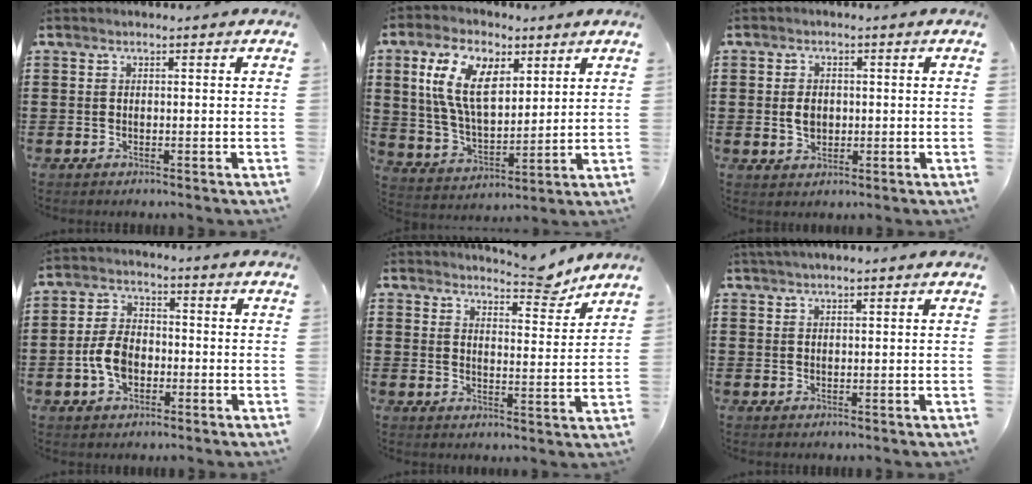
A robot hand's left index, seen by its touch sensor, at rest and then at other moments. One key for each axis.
{"total": 11.1, "fx": 5.2, "fy": 5.8, "fz": 7.9, "tx": -0.176, "ty": 0.009, "tz": 0.096}
{"total": 2.7, "fx": 0.0, "fy": 2.0, "fz": 1.8, "tx": -0.031, "ty": 0.003, "tz": -0.003}
{"total": 6.3, "fx": -1.8, "fy": 4.1, "fz": 4.4, "tx": -0.112, "ty": 0.002, "tz": -0.041}
{"total": 6.2, "fx": 5.8, "fy": 0.9, "fz": 1.7, "tx": -0.019, "ty": -0.035, "tz": 0.100}
{"total": 1.2, "fx": 1.1, "fy": -0.1, "fz": 0.6, "tx": -0.012, "ty": 0.000, "tz": 0.020}